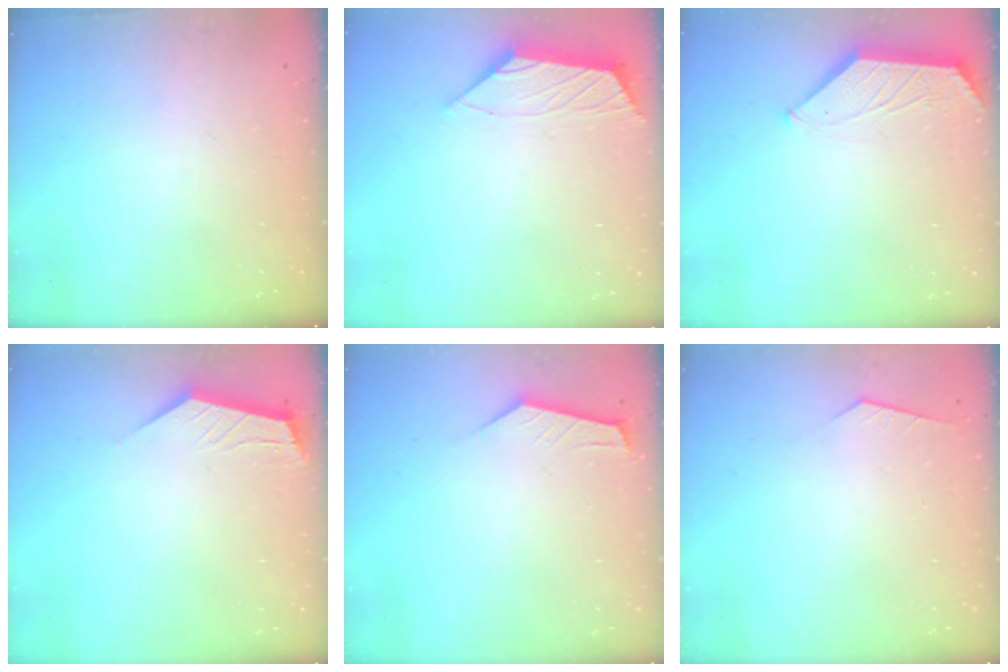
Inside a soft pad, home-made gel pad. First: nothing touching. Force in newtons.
{"total": 1.6, "press": 1.5, "slide": 0.6}
{"total": 1.9, "press": 1.9, "slide": 0.5}
{"total": 2.8, "press": 2.8, "slide": 0.4}
{"total": 2.6, "press": 2.6, "slide": 0.4}
{"total": 2.4, "press": 2.4, "slide": 0.4}